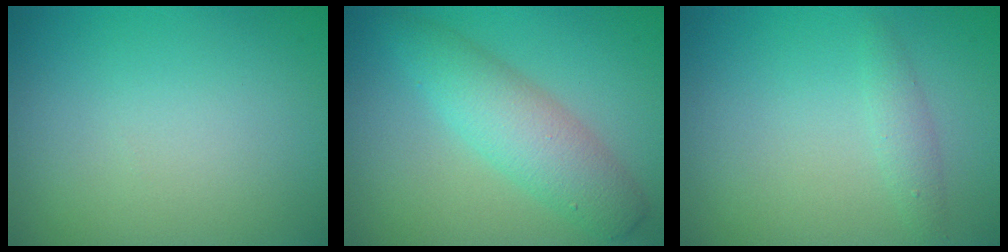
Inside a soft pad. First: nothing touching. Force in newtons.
{"total": 4.5, "press": 4.5, "slide": 0.1}
{"total": 1.3, "press": 1.3, "slide": 0.0}